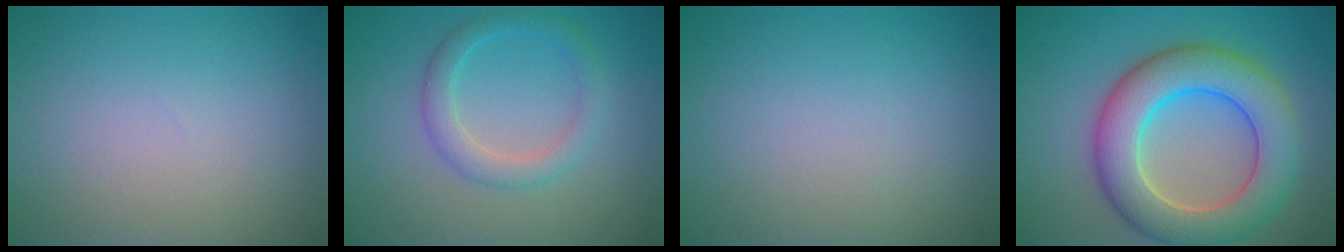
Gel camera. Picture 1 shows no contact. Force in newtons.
{"total": 2.8, "press": 2.8, "slide": 0.0}
{"total": 0.0}
{"total": 9.3, "press": 9.3, "slide": 0.5}